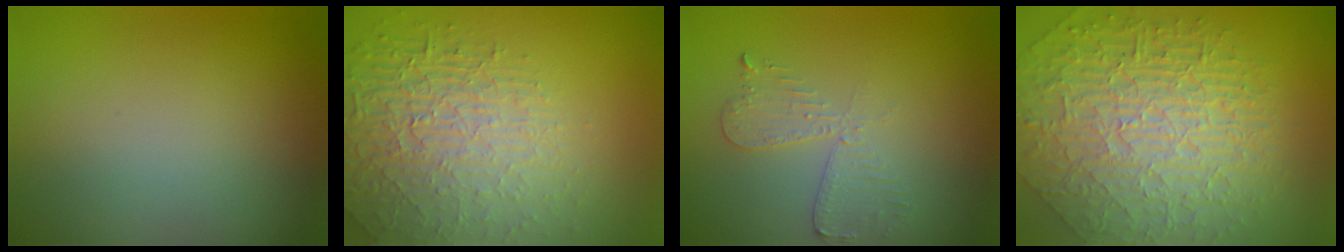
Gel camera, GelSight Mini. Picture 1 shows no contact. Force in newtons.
{"total": 4.5, "press": 4.2, "slide": 1.7}
{"total": 2.7, "press": 2.4, "slide": 1.1}
{"total": 8.8, "press": 6.6, "slide": 5.8}